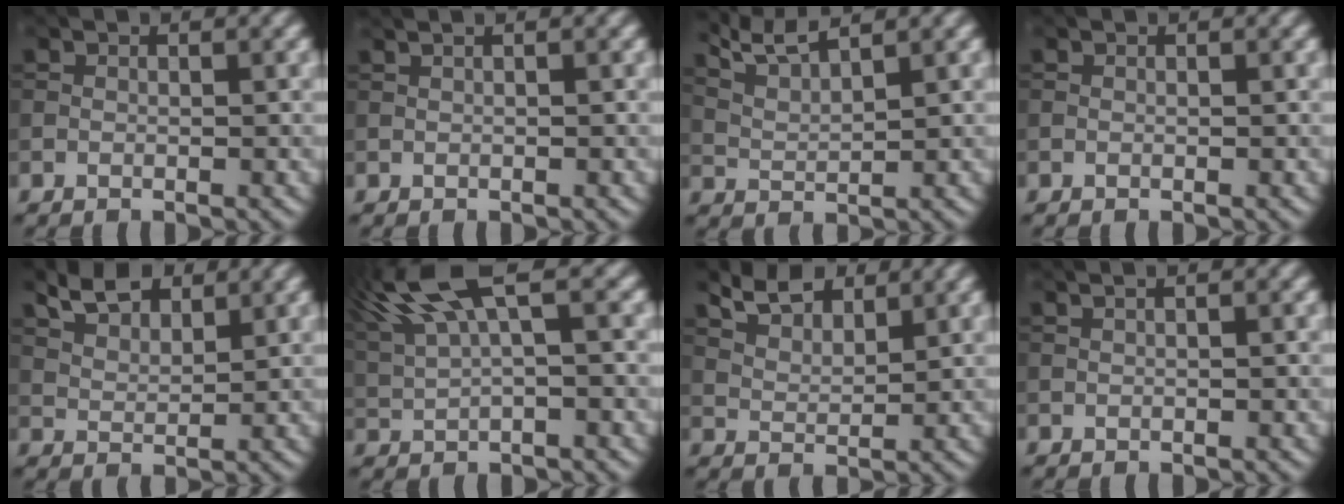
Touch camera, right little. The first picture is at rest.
{"total": 2.5, "force": [1.4, 1.3, 1.7], "torque": [-0.011, 0.015, -0.006]}
{"total": 4.5, "force": [3.6, 0.8, 2.5], "torque": [-0.051, 0.010, 0.067]}
{"total": 0.0}
{"total": 4.9, "force": [3.4, 2.3, 2.7], "torque": [-0.051, 0.007, 0.059]}
{"total": 9.8, "force": [5.2, 2.9, 7.7], "torque": [-0.187, 0.023, 0.102]}
{"total": 5.1, "force": [4.0, 2.1, 2.4], "torque": [-0.050, -0.002, 0.074]}
{"total": 3.4, "force": [1.8, 1.7, 2.2], "torque": [-0.019, 0.025, 0.000]}